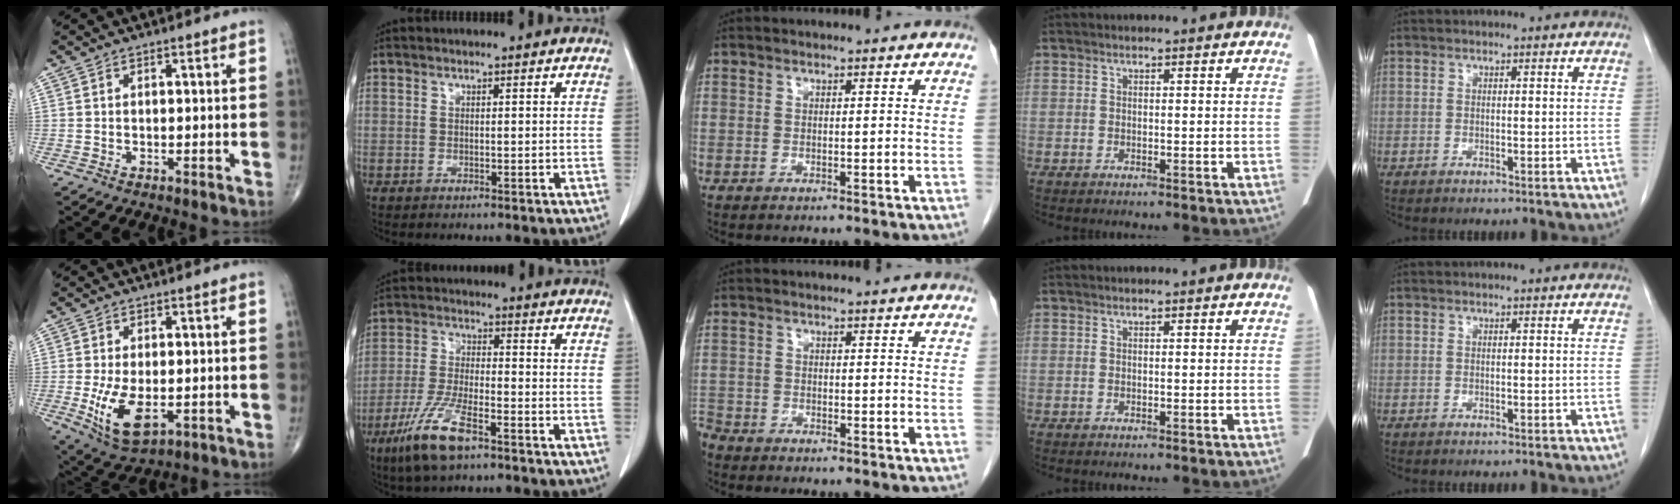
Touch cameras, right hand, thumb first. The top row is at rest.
{"thumb": {"total": 9.5, "force": [-1.9, 4.9, 7.9], "torque": [-0.148, -0.017, -0.021]}, "index": {"total": 9.9, "force": [-6.1, 2.1, 7.5], "torque": [-0.158, -0.019, -0.114]}, "middle": {"total": 3.6, "force": [-3.4, 1.1, 0.4], "torque": [-0.005, -0.006, -0.066]}}